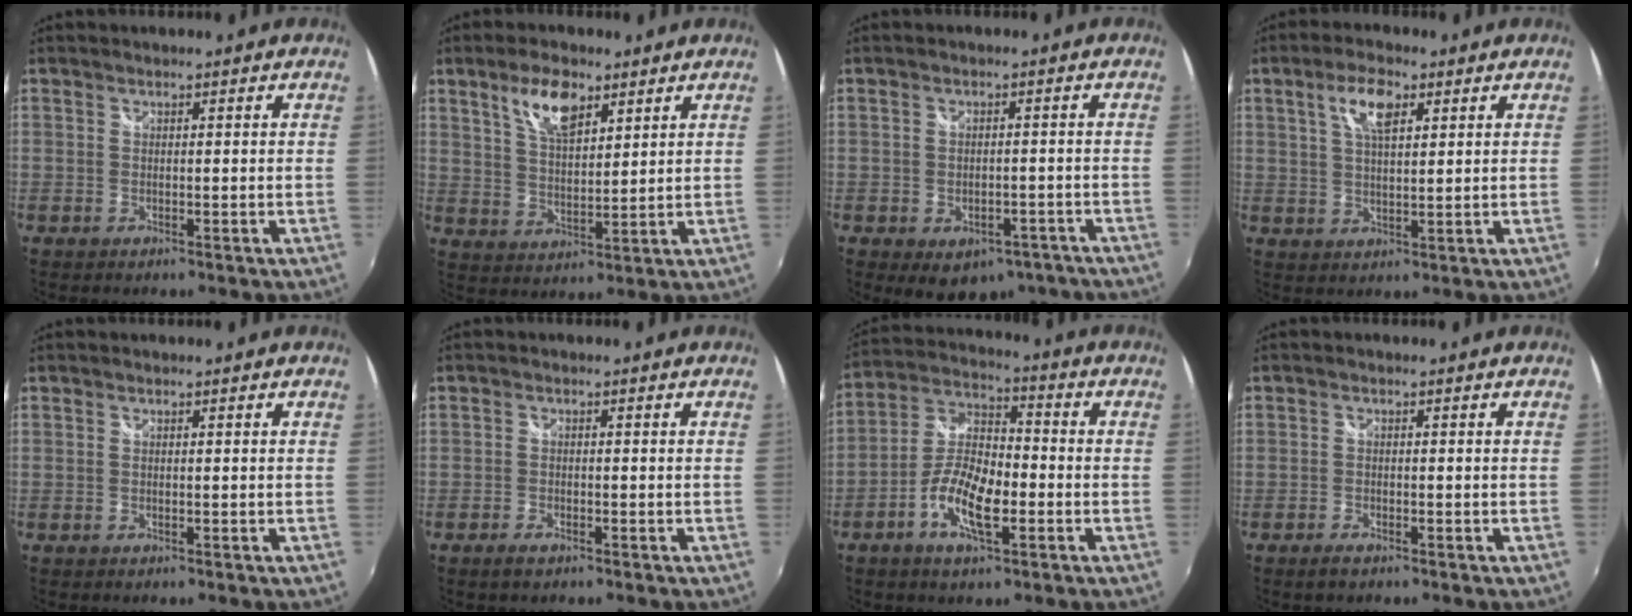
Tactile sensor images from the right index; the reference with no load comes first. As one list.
[{"total": 8.3, "force": [4.8, 3.4, 5.7], "torque": [-0.105, 0.010, 0.093]}, {"total": 11.3, "force": [-7.4, 6.7, 5.3], "torque": [-0.096, -0.005, -0.079]}, {"total": 6.4, "force": [2.9, 2.5, 5.2], "torque": [-0.094, 0.010, 0.052]}, {"total": 0.0}, {"total": 1.9, "force": [-1.4, 0.7, 0.9], "torque": [-0.025, -0.004, -0.029]}, {"total": 10.6, "force": [-4.2, 4.3, 8.8], "torque": [-0.184, 0.004, -0.079]}, {"total": 1.6, "force": [-1.3, 0.5, 0.8], "torque": [-0.021, -0.005, -0.027]}]